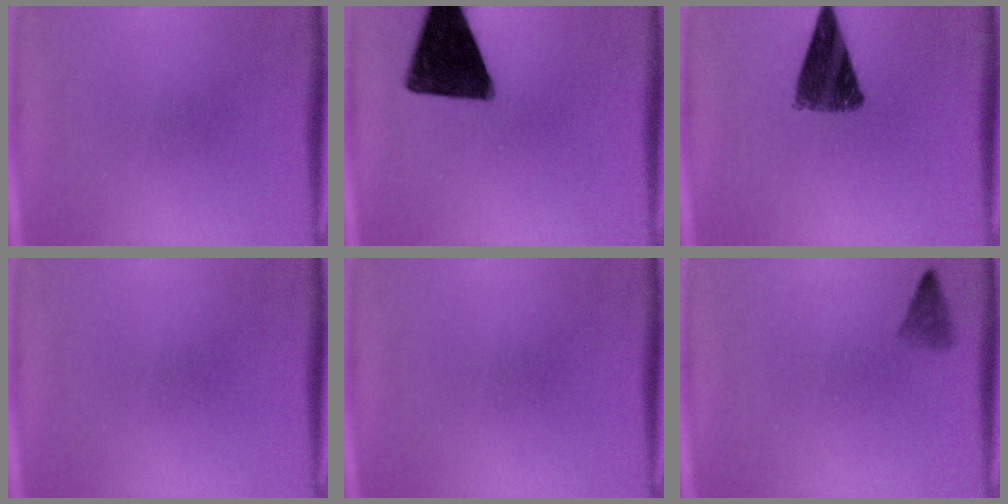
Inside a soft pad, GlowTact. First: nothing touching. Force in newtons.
{"total": 16.5}
{"total": 9.6}
{"total": 0.0}
{"total": 0.0}
{"total": 1.6}